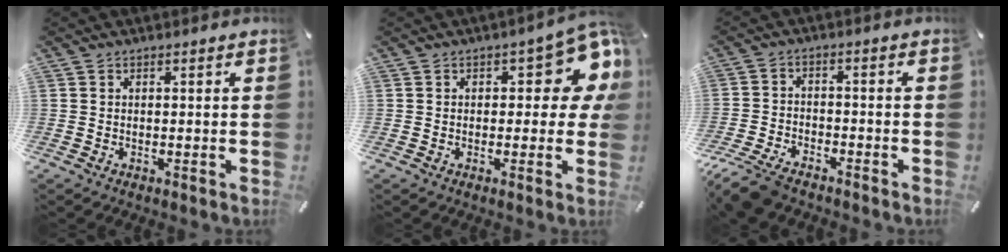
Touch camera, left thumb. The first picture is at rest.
{"total": 11.9, "force": [4.3, 5.4, 9.6], "torque": [-0.109, -0.026, 0.070]}
{"total": 7.5, "force": [-6.2, 2.9, 3.1], "torque": [-0.072, 0.023, -0.119]}